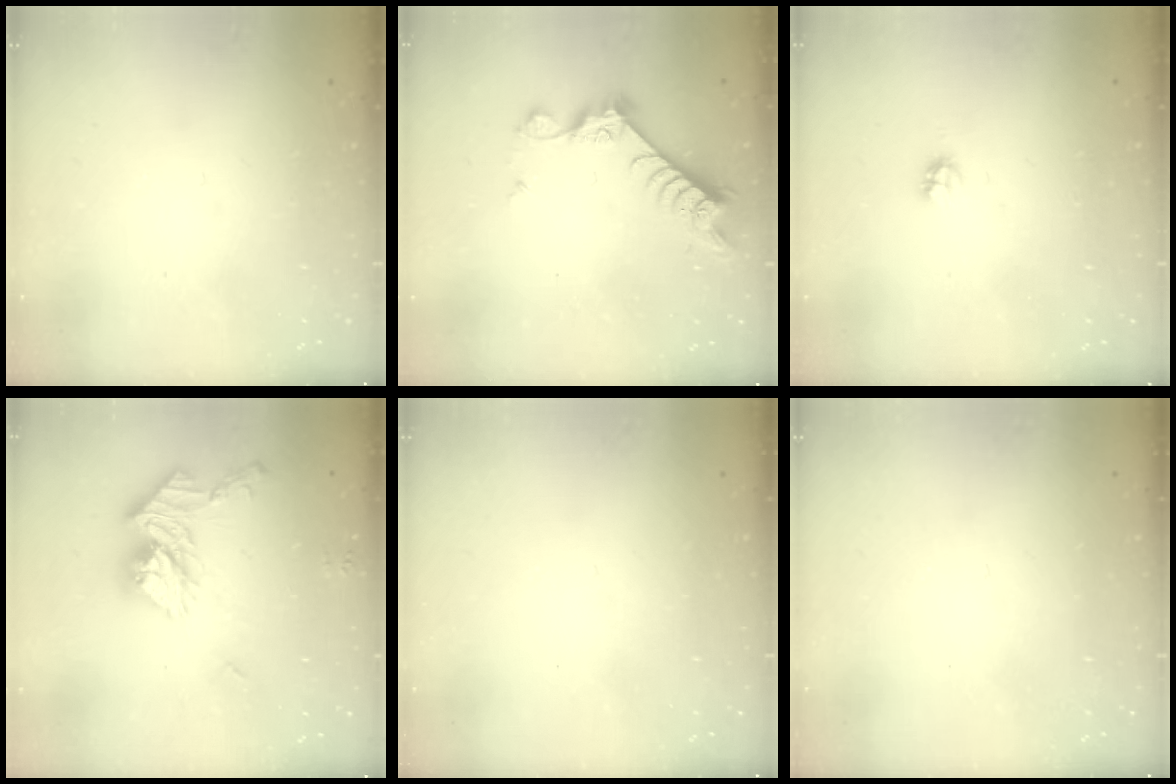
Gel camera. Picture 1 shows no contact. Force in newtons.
{"total": 7.7, "press": 7.6, "slide": 1.1}
{"total": 2.2, "press": 2.2, "slide": 0.2}
{"total": 14.2, "press": 14.2, "slide": 1.3}
{"total": 0.0}
{"total": 0.0}